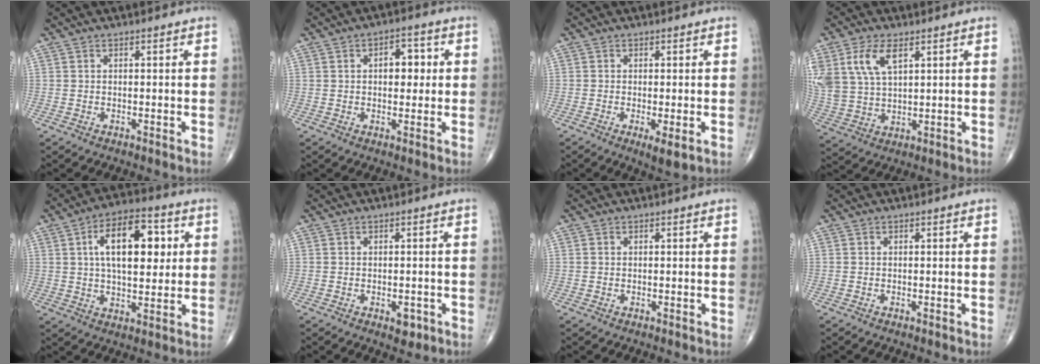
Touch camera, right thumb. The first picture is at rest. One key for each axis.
{"total": 5.8, "fx": 0.9, "fy": 3.5, "fz": 4.6, "tx": -0.039, "ty": 0.007, "tz": 0.009}
{"total": 3.5, "fx": -1.1, "fy": 0.8, "fz": 3.2, "tx": -0.059, "ty": -0.012, "tz": -0.018}
{"total": 11.3, "fx": 5.0, "fy": 6.1, "fz": 8.2, "tx": -0.174, "ty": -0.008, "tz": 0.108}
{"total": 15.2, "fx": 3.6, "fy": 7.6, "fz": 12.7, "tx": -0.178, "ty": 0.006, "tz": 0.055}
{"total": 2.5, "fx": -1.0, "fy": 1.4, "fz": 1.8, "tx": -0.011, "ty": 0.004, "tz": -0.008}
{"total": 0.0}
{"total": 0.0}